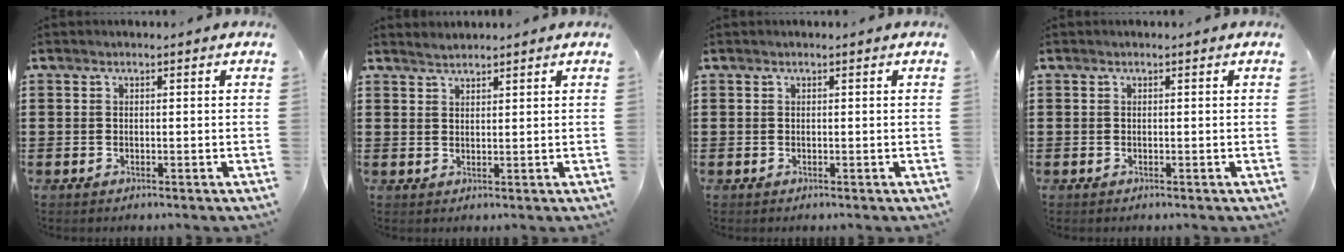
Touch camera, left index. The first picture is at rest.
{"total": 1.6, "force": [1.6, 0.1, 0.0], "torque": [-0.004, 0.002, 0.031]}
{"total": 0.0}
{"total": 0.0}